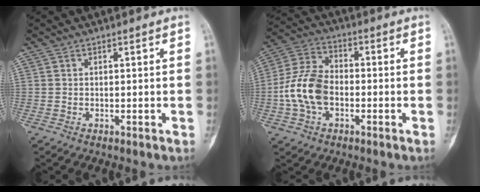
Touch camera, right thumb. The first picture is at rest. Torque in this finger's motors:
{"motor_torque": [-0.16, 0.53, 0.75, -0.45, 0.33]}